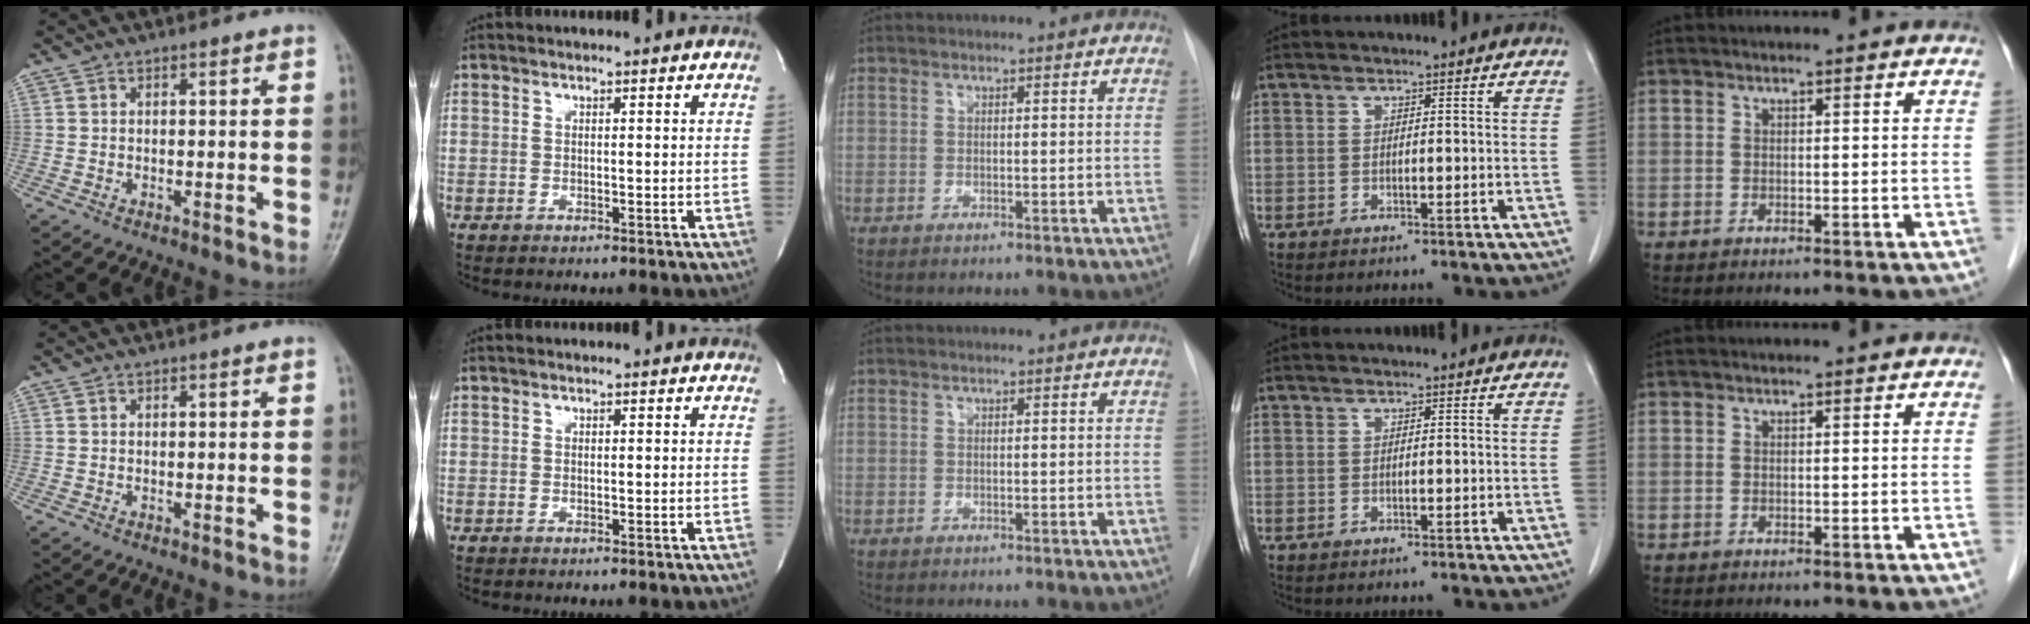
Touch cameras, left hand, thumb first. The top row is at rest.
{}